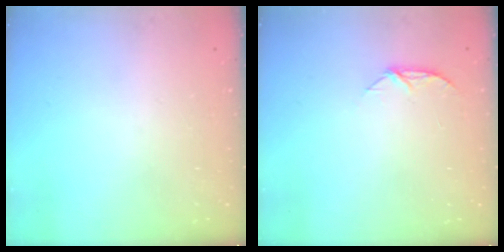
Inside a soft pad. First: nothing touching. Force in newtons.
{"total": 5.8, "press": 5.7, "slide": 0.6}